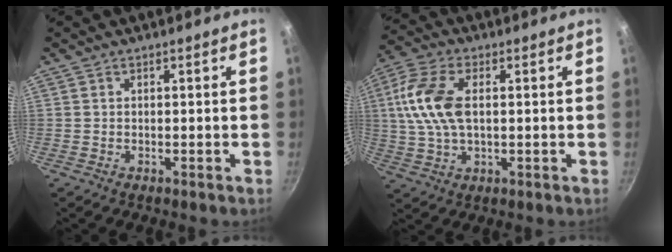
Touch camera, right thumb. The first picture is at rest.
{"total": 12.1, "force": [1.6, 6.8, 9.9], "torque": [-0.198, 0.015, 0.022]}